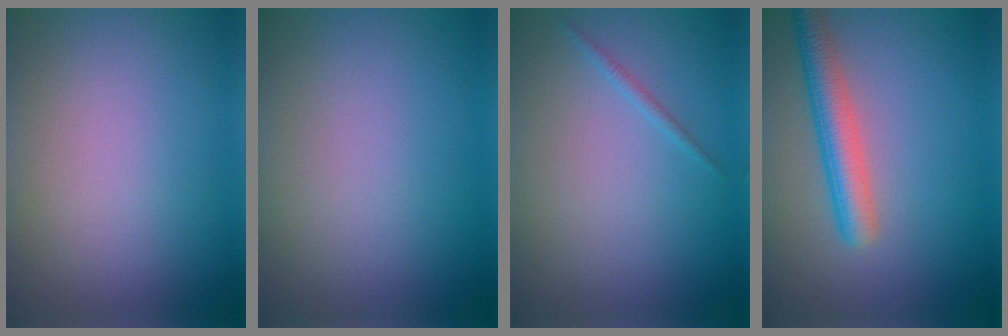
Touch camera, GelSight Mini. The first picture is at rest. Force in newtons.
{"total": 0.0}
{"total": 0.7, "press": 0.7, "slide": 0.1}
{"total": 4.0, "press": 4.0, "slide": 0.2}